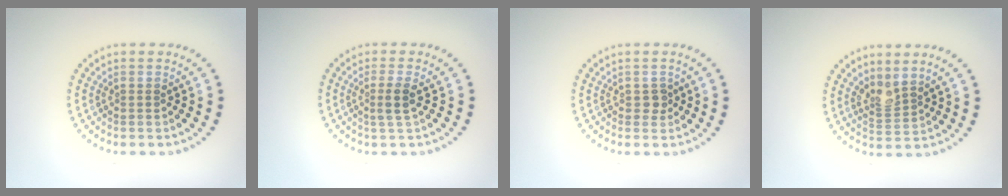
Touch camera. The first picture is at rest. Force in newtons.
{"total": 1.8, "press": 1.4, "slide": 1.1}
{"total": 0.9, "press": 0.8, "slide": 0.3}
{"total": 2.1, "press": 1.5, "slide": 1.4}